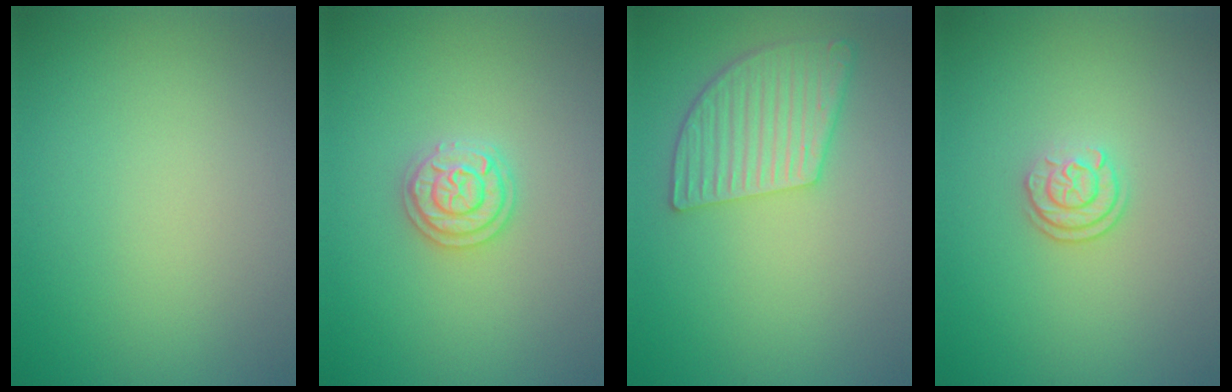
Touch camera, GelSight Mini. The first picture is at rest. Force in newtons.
{"total": 2.3, "press": 2.3, "slide": 0.5}
{"total": 5.1, "press": 4.2, "slide": 2.9}
{"total": 2.1, "press": 1.7, "slide": 1.3}